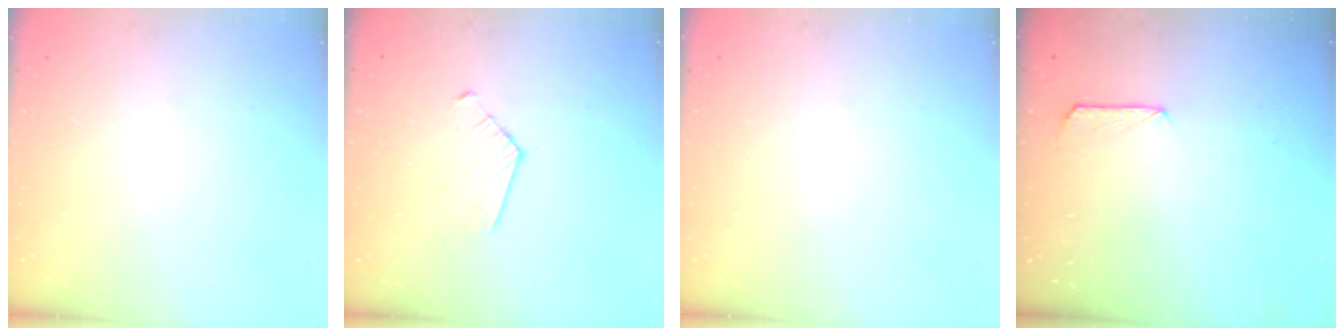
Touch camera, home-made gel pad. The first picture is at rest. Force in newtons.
{"total": 4.9, "press": 4.8, "slide": 0.5}
{"total": 0.0}
{"total": 5.5, "press": 5.5, "slide": 0.5}